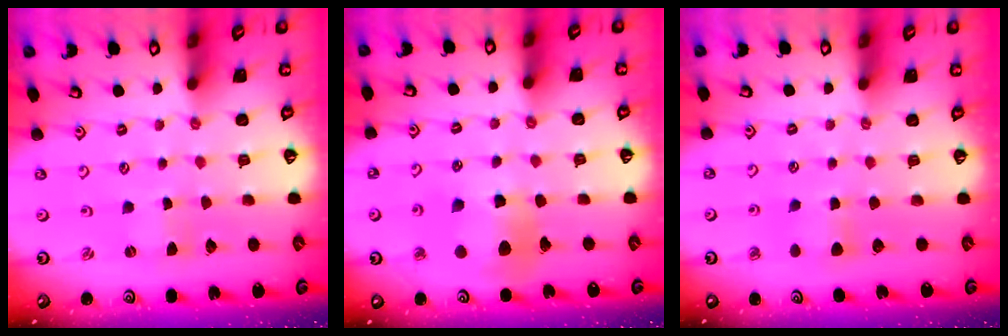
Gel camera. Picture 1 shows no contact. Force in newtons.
{"total": 10.4, "press": 10.4, "slide": 1.2}
{"total": 5.3, "press": 5.2, "slide": 0.8}